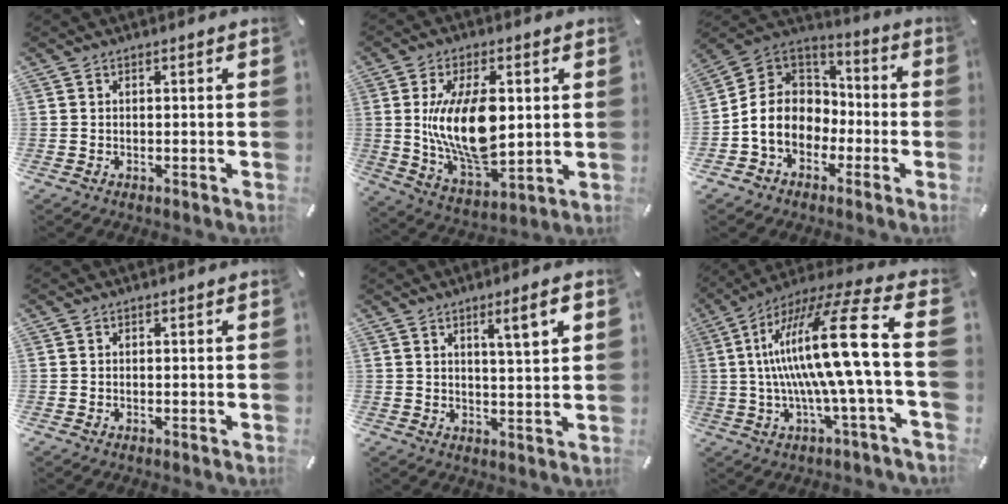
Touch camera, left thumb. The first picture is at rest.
{"total": 16.9, "force": [2.4, 8.9, 14.1], "torque": [-0.285, -0.016, 0.039]}
{"total": 11.8, "force": [-3.6, 10.3, 4.5], "torque": [-0.118, 0.017, -0.065]}
{"total": 0.0}
{"total": 7.1, "force": [3.5, 0.8, 6.2], "torque": [-0.102, -0.007, 0.051]}
{"total": 23.7, "force": [2.1, 2.3, 23.5], "torque": [-0.469, -0.026, 0.012]}